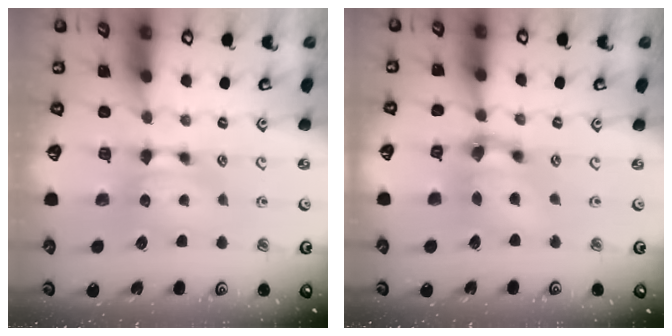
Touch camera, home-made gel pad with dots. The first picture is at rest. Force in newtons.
{"total": 5.3, "press": 4.9, "slide": 2.0}